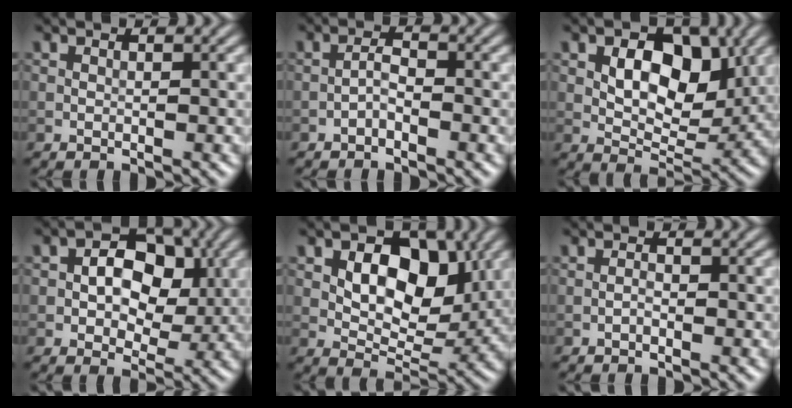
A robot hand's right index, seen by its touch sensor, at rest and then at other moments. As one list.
[{"total": 1.4, "force": [-0.9, 0.4, 1.0], "torque": [-0.019, 0.006, -0.021]}, {"total": 7.2, "force": [1.8, 4.6, 5.3], "torque": [-0.075, -0.006, 0.029]}, {"total": 6.6, "force": [0.7, 4.5, 4.7], "torque": [-0.055, 0.004, 0.002]}, {"total": 8.0, "force": [2.0, 5.1, 5.8], "torque": [-0.081, -0.005, 0.033]}, {"total": 0.6, "force": [-0.4, 0.2, 0.5], "torque": [-0.010, 0.001, -0.008]}]